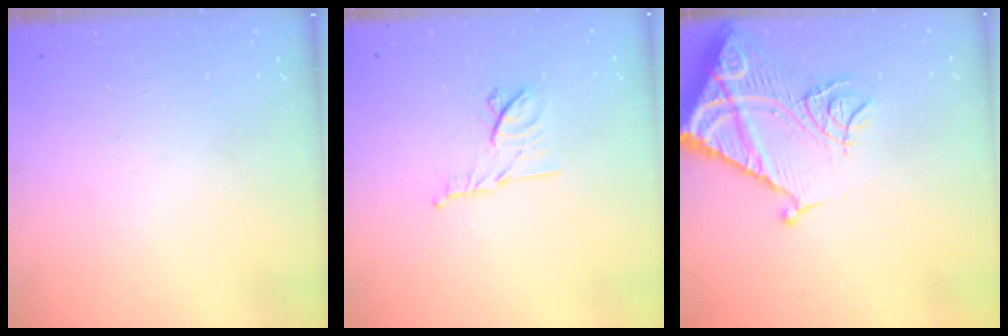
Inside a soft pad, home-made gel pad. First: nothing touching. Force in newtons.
{"total": 9.7, "press": 9.7, "slide": 0.6}
{"total": 16.1, "press": 16.0, "slide": 1.8}